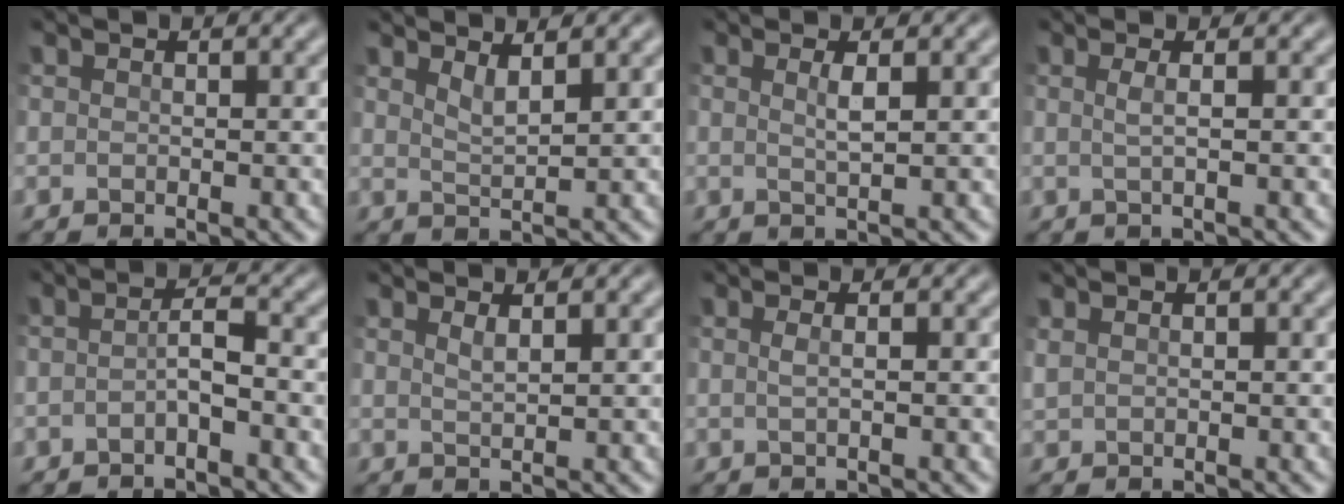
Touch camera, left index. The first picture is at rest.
{"total": 2.0, "force": [1.4, 0.5, 1.3], "torque": [-0.020, -0.005, 0.022]}
{"total": 1.5, "force": [0.3, 0.3, 1.4], "torque": [-0.025, -0.002, 0.000]}
{"total": 1.5, "force": [0.1, 0.5, 1.4], "torque": [-0.025, -0.001, -0.008]}
{"total": 1.9, "force": [-1.0, 0.3, 1.6], "torque": [-0.033, 0.002, -0.024]}
{"total": 1.2, "force": [0.7, 0.3, 0.9], "torque": [-0.014, -0.001, 0.009]}
{"total": 1.2, "force": [0.0, 0.5, 1.1], "torque": [-0.016, 0.000, -0.008]}
{"total": 0.7, "force": [0.5, 0.2, 0.4], "torque": [-0.017, 0.001, 0.013]}